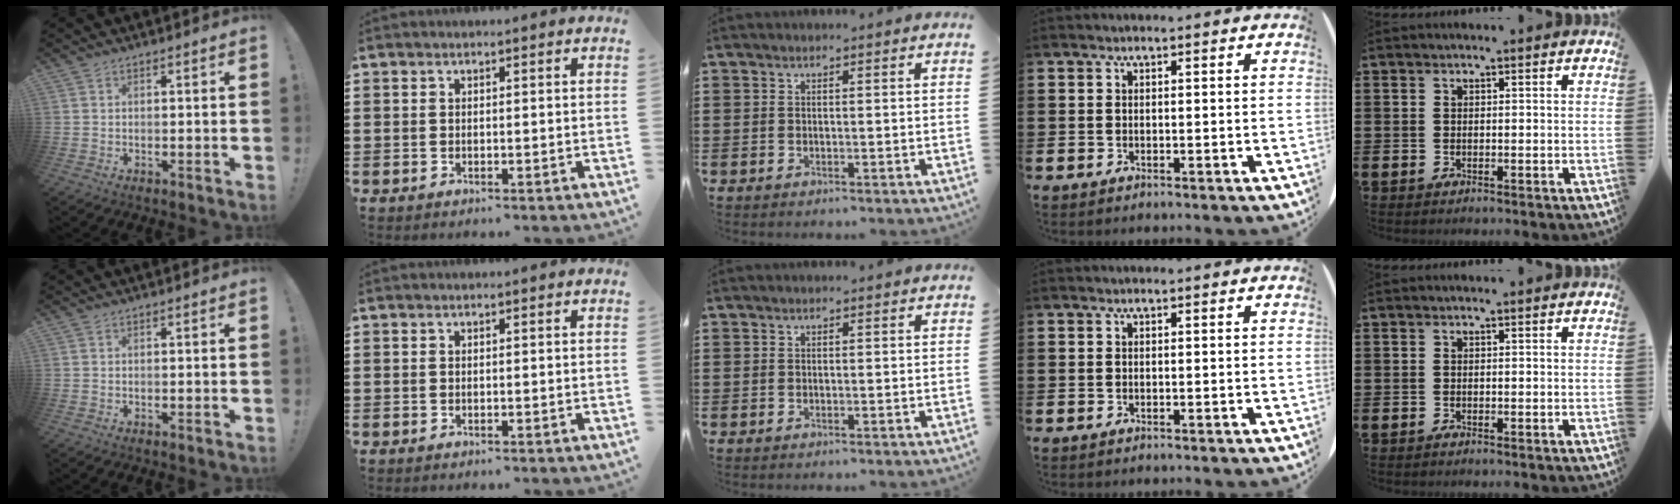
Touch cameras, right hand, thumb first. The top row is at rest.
{}